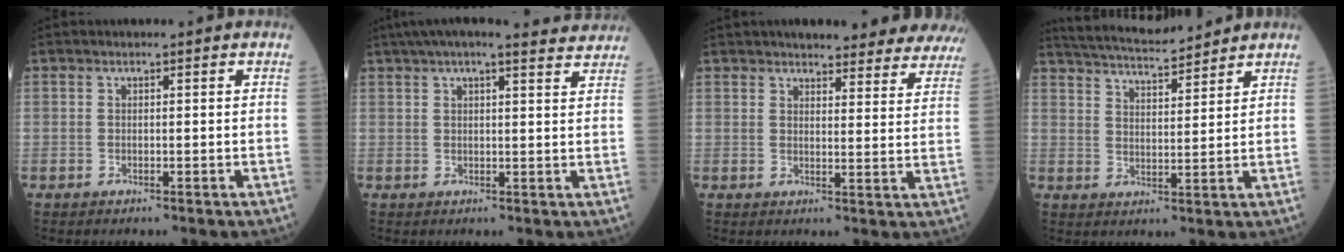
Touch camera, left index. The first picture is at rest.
{"total": 14.6, "force": [13.2, 1.8, 6.2], "torque": [-0.094, 0.035, 0.164]}
{"total": 19.6, "force": [17.9, 3.8, 7.0], "torque": [-0.070, -0.018, 0.200]}
{"total": 11.6, "force": [10.9, 1.2, 4.0], "torque": [-0.083, 0.015, 0.182]}